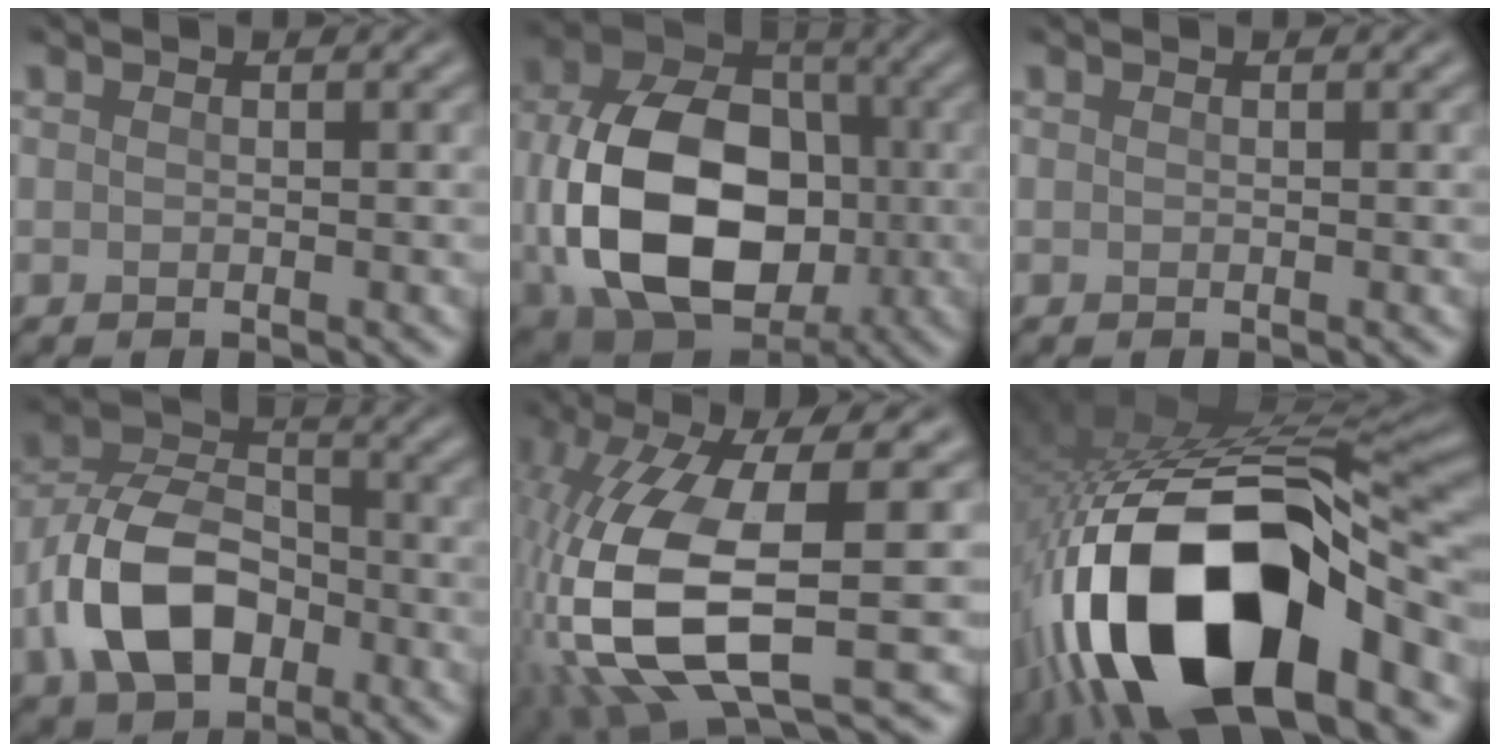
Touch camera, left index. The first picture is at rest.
{"total": 15.1, "force": [-1.4, 11.1, 10.2], "torque": [-0.205, -0.026, -0.025]}
{"total": 0.0}
{"total": 9.0, "force": [-3.3, 5.8, 6.1], "torque": [-0.120, 0.013, -0.073]}
{"total": 12.9, "force": [-2.1, 4.5, 11.9], "torque": [-0.266, -0.018, -0.035]}
{"total": 18.1, "force": [-7.1, 7.8, 14.8], "torque": [-0.269, -0.007, -0.110]}